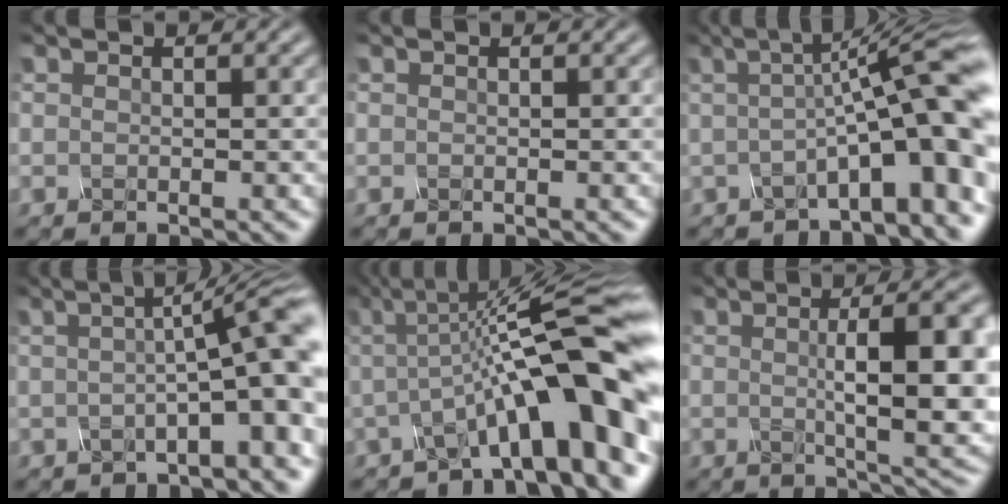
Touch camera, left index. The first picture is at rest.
{"total": 0.0}
{"total": 11.2, "force": [-0.7, 2.7, 10.8], "torque": [-0.129, 0.025, -0.018]}
{"total": 9.1, "force": [0.1, 2.2, 8.9], "torque": [-0.096, 0.026, -0.010]}
{"total": 12.9, "force": [-1.4, 3.1, 12.4], "torque": [-0.168, 0.025, -0.028]}
{"total": 10.6, "force": [0.6, 2.9, 10.1], "torque": [-0.119, 0.006, 0.009]}